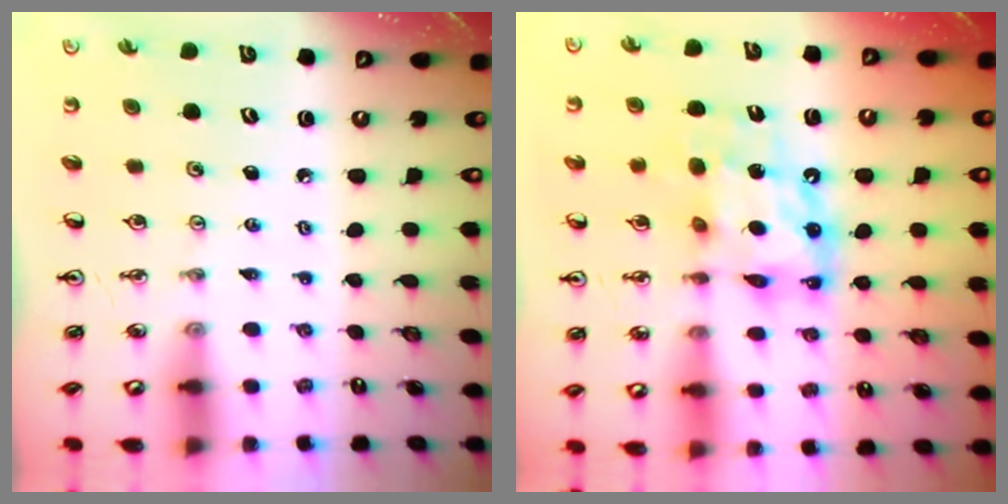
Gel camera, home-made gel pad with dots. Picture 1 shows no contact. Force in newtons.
{"total": 11.7, "press": 11.6, "slide": 1.1}